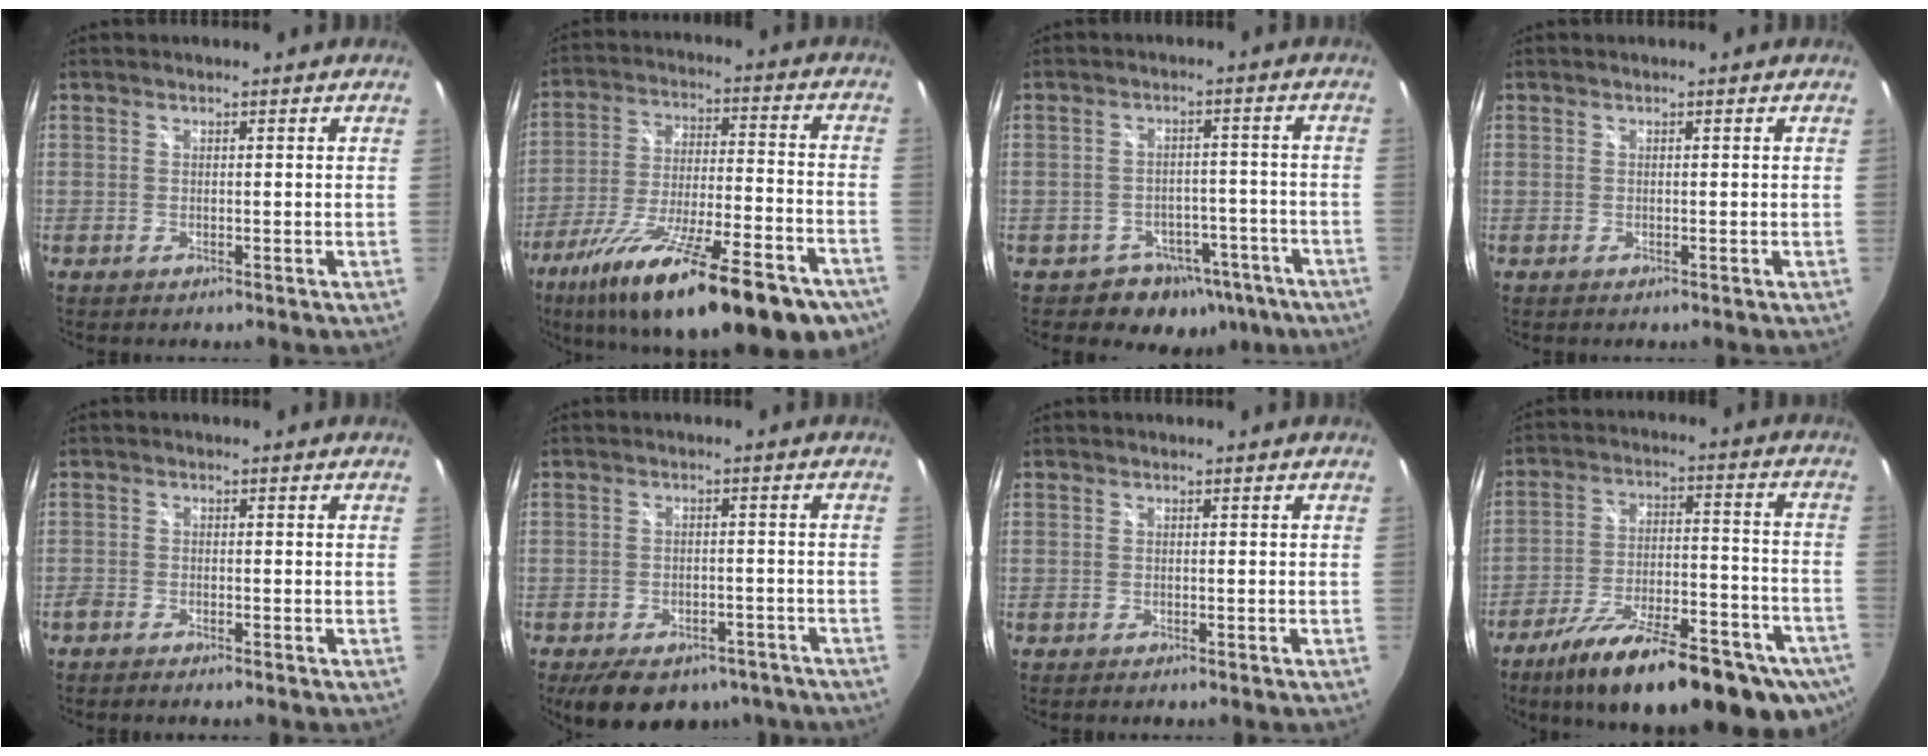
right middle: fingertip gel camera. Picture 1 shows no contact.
{"total": 29.6, "force": [-20.5, 7.6, 19.9], "torque": [-0.330, -0.062, -0.298]}
{"total": 10.0, "force": [-6.6, 7.2, 2.4], "torque": [-0.037, 0.029, -0.064]}
{"total": 0.0}
{"total": 2.2, "force": [-2.0, 0.5, 0.9], "torque": [-0.029, -0.008, -0.039]}
{"total": 13.6, "force": [-9.8, 7.0, 6.4], "torque": [-0.129, 0.000, -0.122]}
{"total": 0.6, "force": [-0.5, 0.1, 0.2], "torque": [-0.004, -0.003, -0.011]}
{"total": 27.3, "force": [-18.5, 8.2, 18.3], "torque": [-0.285, -0.046, -0.260]}